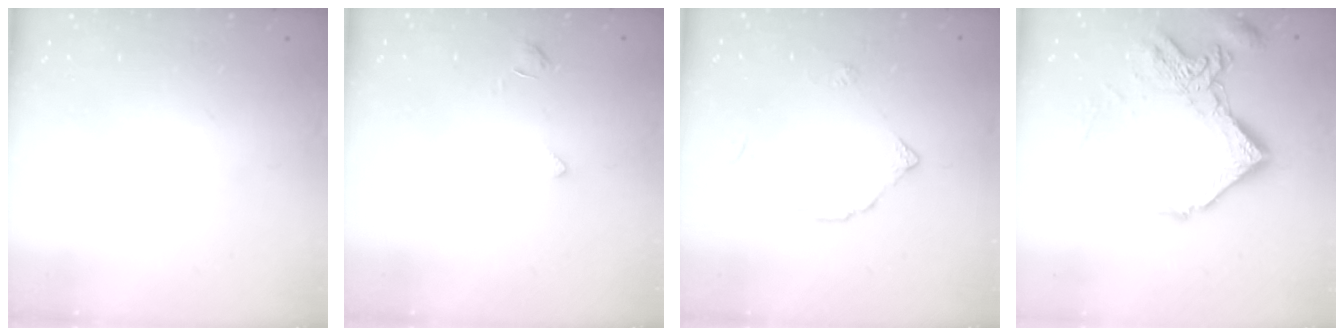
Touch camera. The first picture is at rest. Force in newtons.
{"total": 1.9, "press": 1.8, "slide": 0.4}
{"total": 3.9, "press": 3.9, "slide": 0.3}
{"total": 18.6, "press": 18.5, "slide": 1.9}